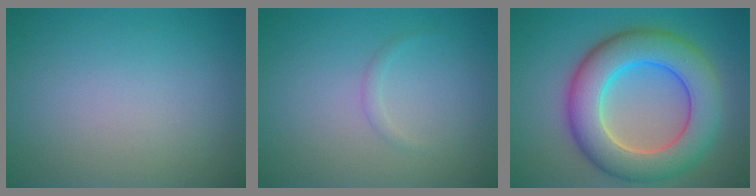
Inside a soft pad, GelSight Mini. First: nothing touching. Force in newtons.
{"total": 0.7, "press": 0.7, "slide": 0.0}
{"total": 9.8, "press": 9.8, "slide": 0.6}